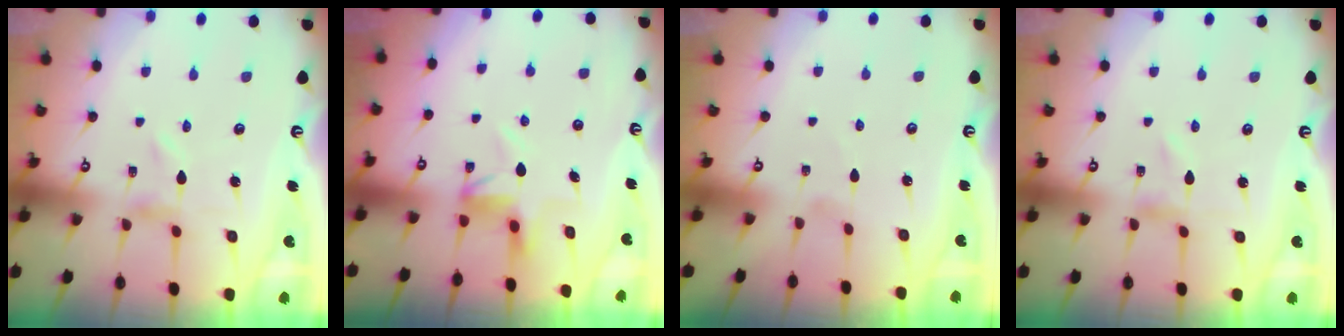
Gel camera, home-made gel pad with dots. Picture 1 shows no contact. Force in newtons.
{"total": 4.4, "press": 4.4, "slide": 0.3}
{"total": 1.1, "press": 1.1, "slide": 0.1}
{"total": 0.0}